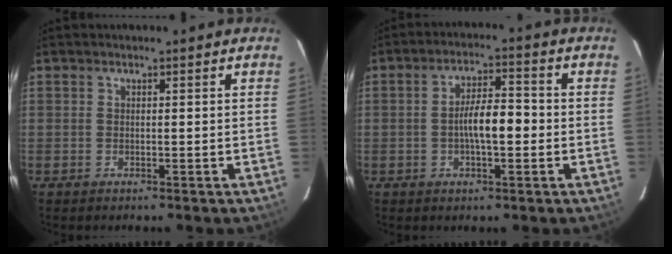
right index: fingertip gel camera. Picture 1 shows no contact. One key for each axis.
{"total": 6.6, "fx": -1.2, "fy": 2.0, "fz": 6.2, "tx": -0.108, "ty": 0.009, "tz": -0.018}